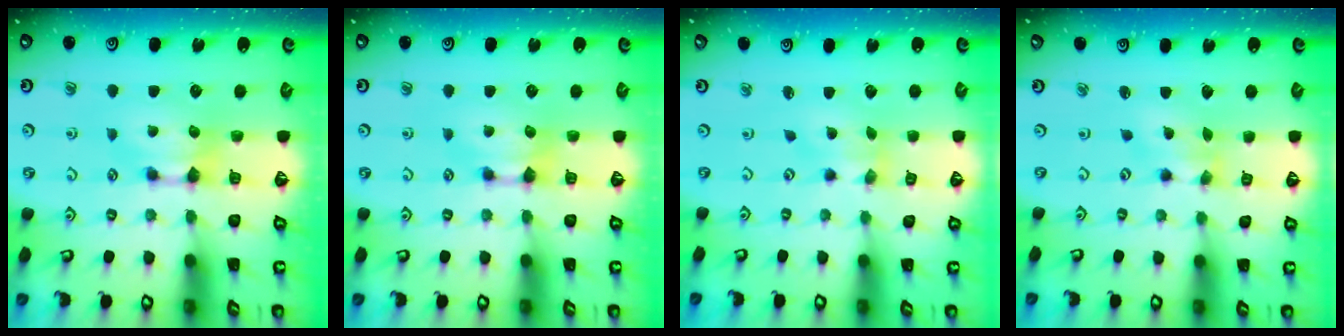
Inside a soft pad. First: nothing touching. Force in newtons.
{"total": 0.0}
{"total": 1.0, "press": 0.2, "slide": 0.9}
{"total": 1.1, "press": 0.3, "slide": 1.1}